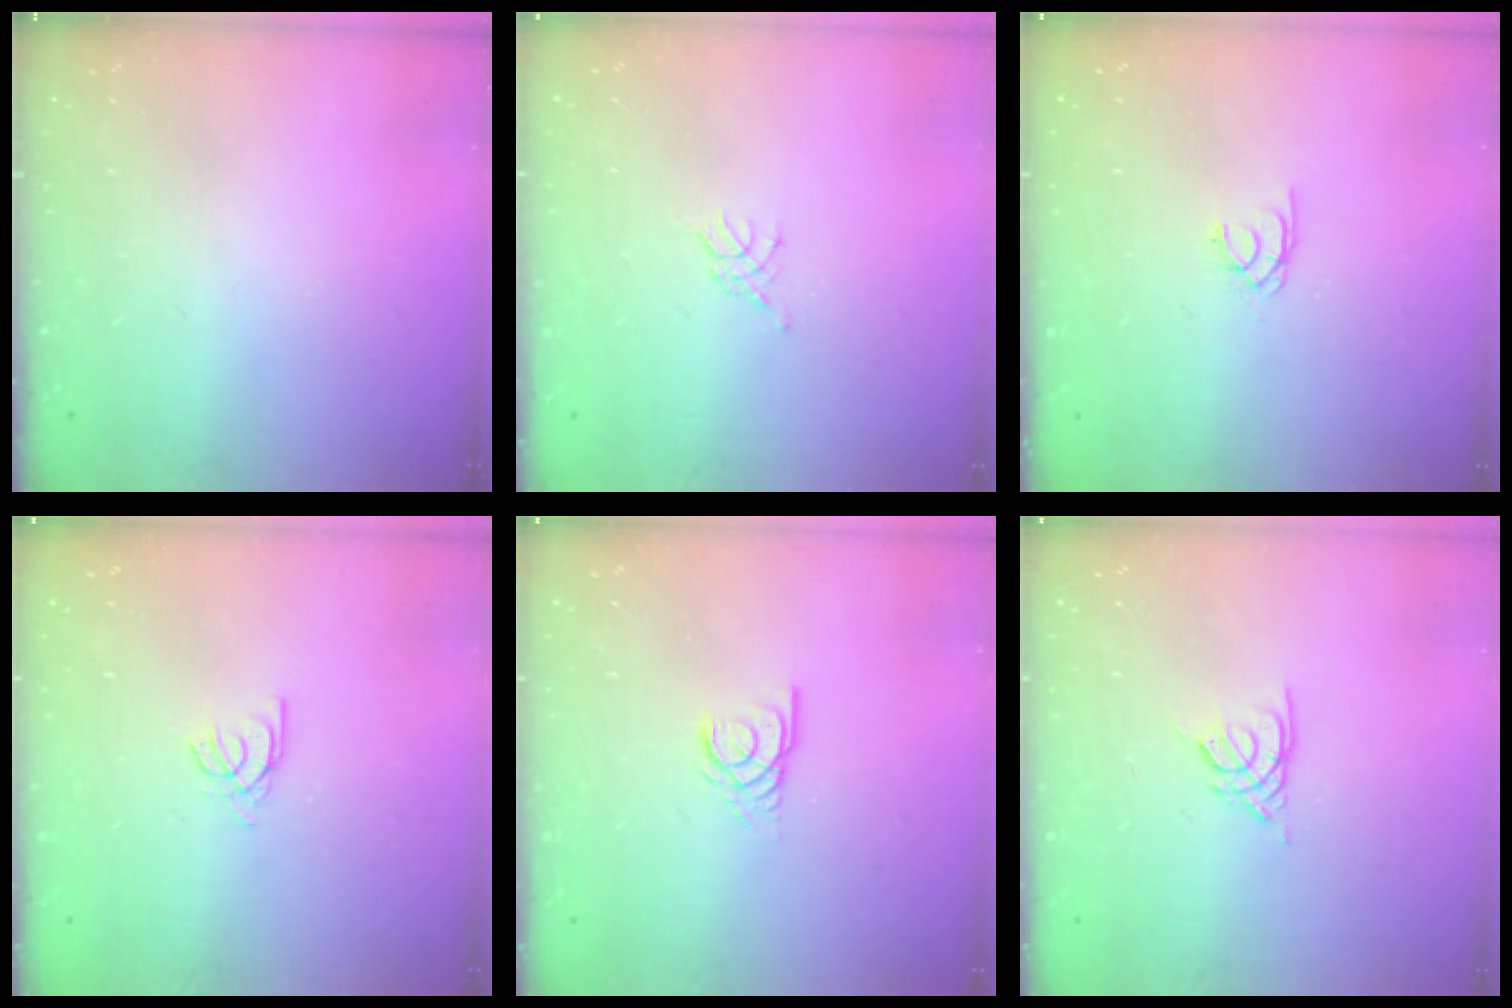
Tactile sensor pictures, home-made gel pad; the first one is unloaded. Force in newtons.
{"total": 2.3, "press": 2.2, "slide": 0.5}
{"total": 1.5, "press": 1.4, "slide": 0.2}
{"total": 2.7, "press": 2.7, "slide": 0.2}
{"total": 2.8, "press": 2.8, "slide": 0.1}
{"total": 2.7, "press": 2.7, "slide": 0.4}